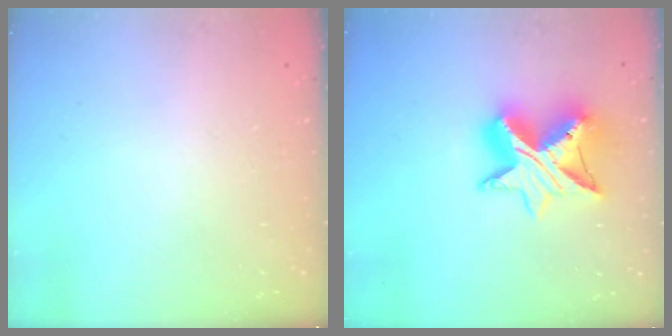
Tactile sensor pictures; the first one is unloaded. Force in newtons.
{"total": 13.9, "press": 13.8, "slide": 1.1}